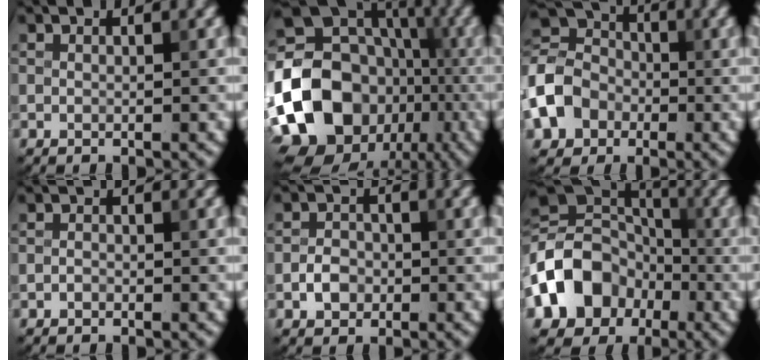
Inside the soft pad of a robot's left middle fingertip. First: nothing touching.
{"total": 18.7, "force": [-5.3, 14.9, 9.9], "torque": [-0.202, -0.010, -0.115]}
{"total": 7.2, "force": [-2.5, 5.8, 3.5], "torque": [-0.088, 0.003, -0.062]}
{"total": 0.5, "force": [-0.3, 0.4, 0.2], "torque": [-0.003, -0.001, -0.007]}
{"total": 2.1, "force": [-0.8, 1.7, 1.0], "torque": [-0.015, 0.002, -0.018]}
{"total": 9.8, "force": [-3.3, 7.7, 5.0], "torque": [-0.087, 0.004, -0.075]}